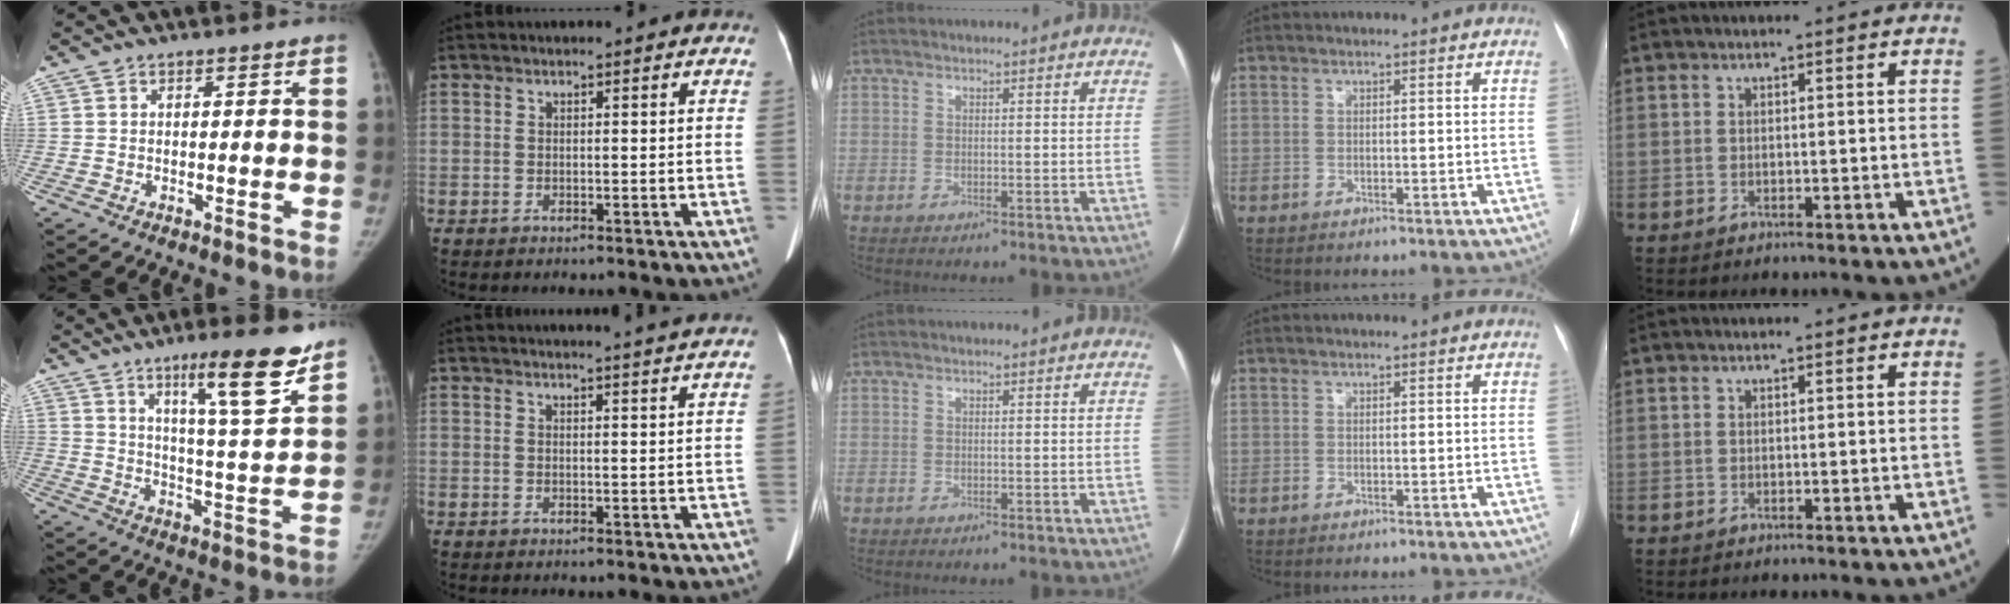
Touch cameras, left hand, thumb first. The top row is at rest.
{"thumb": {"total": 14.5, "force": [9.5, 1.8, 10.8], "torque": [-0.147, -0.064, 0.150]}, "index": {"total": 4.6, "force": [4.2, -1.0, 1.6], "torque": [-0.020, 0.001, 0.040]}}